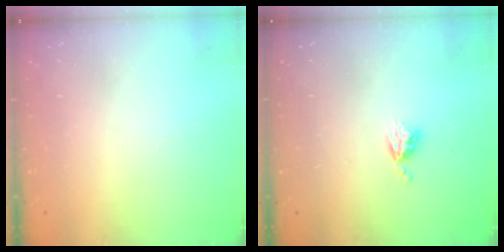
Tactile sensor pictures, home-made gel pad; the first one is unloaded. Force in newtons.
{"total": 3.6, "press": 3.6, "slide": 0.4}